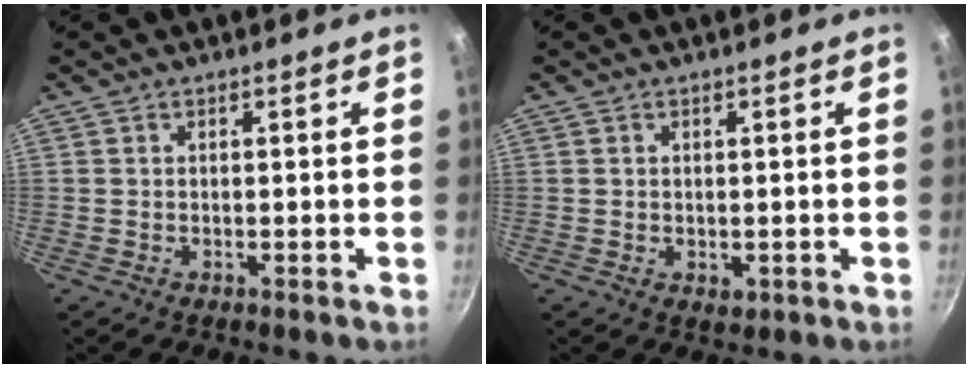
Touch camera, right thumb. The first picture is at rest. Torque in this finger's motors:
{"motor_torque": [-0.37, 0.09, -0.41, 0.00, 0.09]}